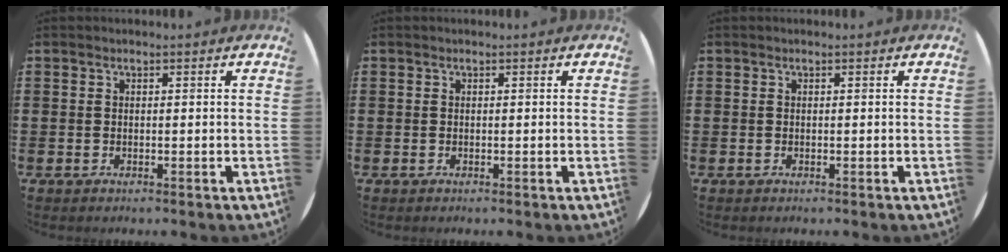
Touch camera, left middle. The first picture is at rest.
{"total": 0.0}
{"total": 0.0}